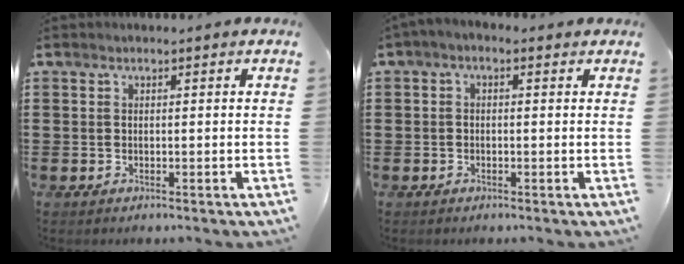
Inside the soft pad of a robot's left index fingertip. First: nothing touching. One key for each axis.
{"total": 1.1, "fx": -0.7, "fy": 0.4, "fz": 0.7, "tx": -0.013, "ty": 0.000, "tz": -0.015}